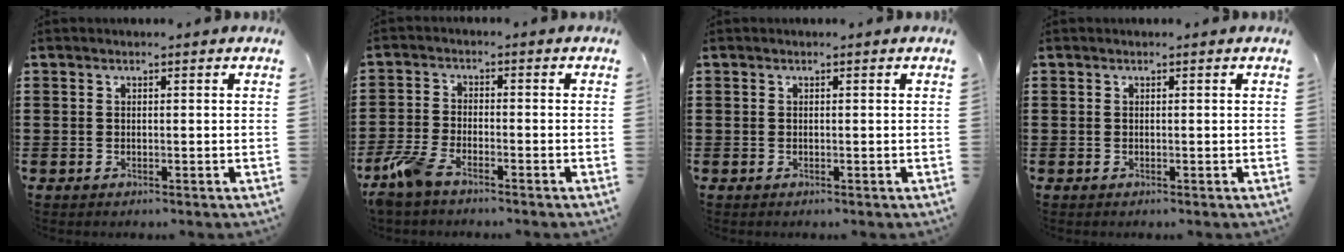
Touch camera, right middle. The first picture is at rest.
{"total": 5.0, "force": [-3.8, 1.3, 3.0], "torque": [-0.091, -0.008, -0.081]}
{"total": 0.0}
{"total": 0.0}